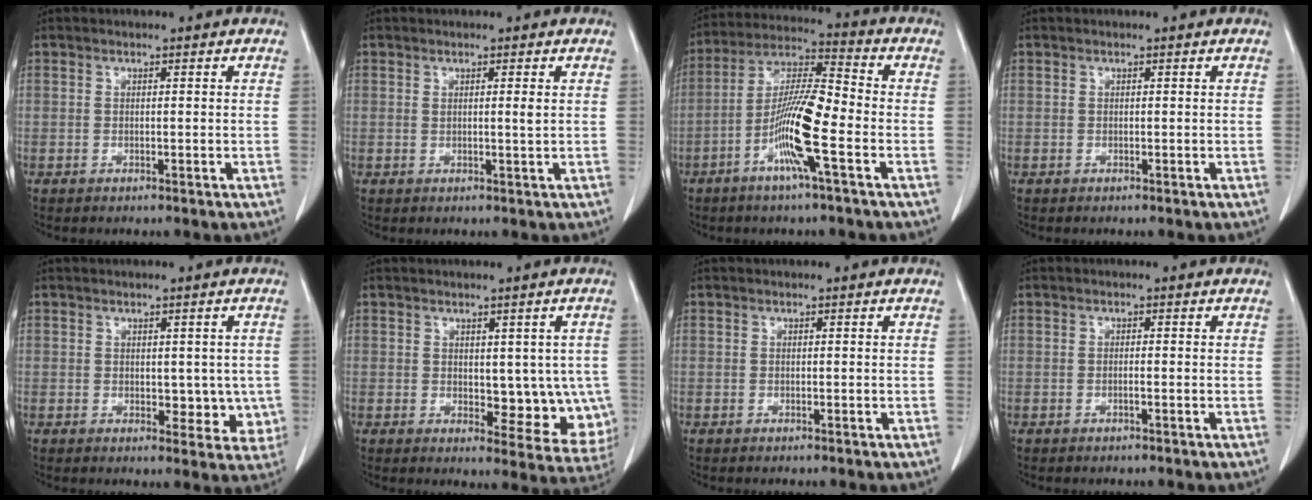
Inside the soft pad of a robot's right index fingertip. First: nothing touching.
{"total": 1.2, "force": [0.4, -0.2, 1.1], "torque": [-0.021, -0.003, 0.006]}
{"total": 11.9, "force": [-4.3, 0.5, 11.1], "torque": [-0.217, 0.000, -0.088]}
{"total": 0.0}
{"total": 5.2, "force": [0.0, 3.4, 3.9], "torque": [-0.022, -0.002, 0.006]}
{"total": 8.8, "force": [0.1, 4.8, 7.4], "torque": [-0.063, -0.006, 0.012]}
{"total": 0.0}
{"total": 0.5, "force": [-0.2, -0.1, 0.5], "torque": [-0.009, 0.001, -0.004]}